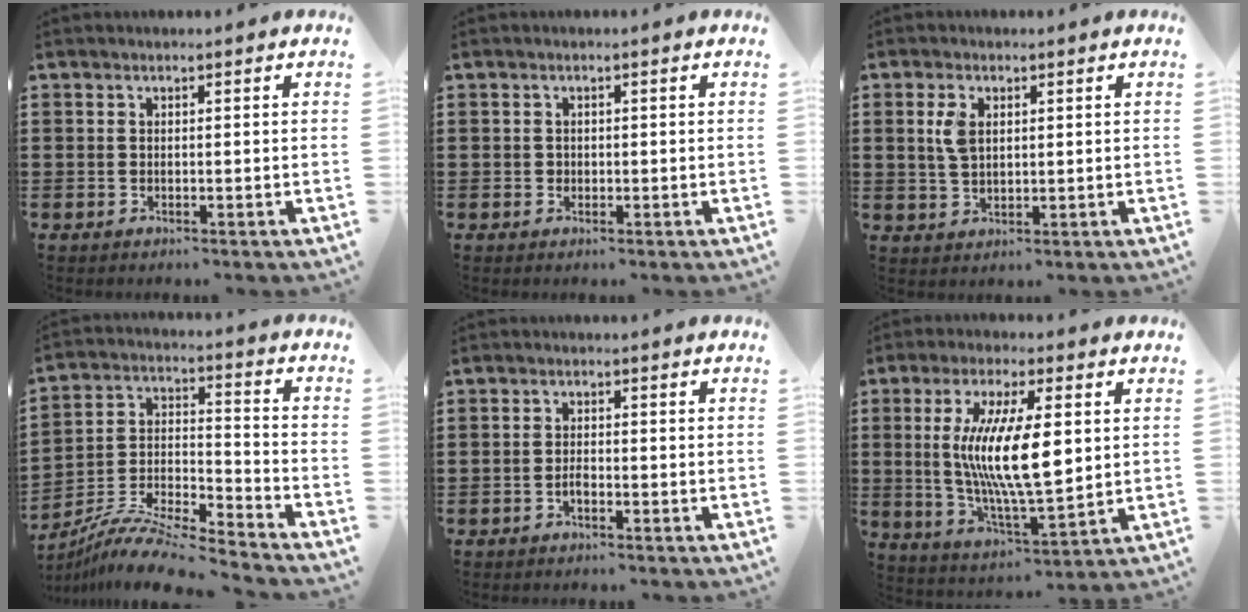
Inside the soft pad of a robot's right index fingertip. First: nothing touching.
{"total": 0.7, "force": [0.0, 0.7, 0.2], "torque": [-0.004, 0.005, 0.000]}
{"total": 3.7, "force": [1.0, 2.1, 2.8], "torque": [-0.063, 0.009, 0.017]}
{"total": 9.5, "force": [-8.8, 0.6, 3.4], "torque": [-0.069, 0.008, -0.180]}
{"total": 1.5, "force": [-0.9, 0.8, 0.8], "torque": [-0.018, -0.001, -0.018]}
{"total": 13.5, "force": [1.9, 4.1, 12.7], "torque": [-0.255, -0.005, 0.027]}